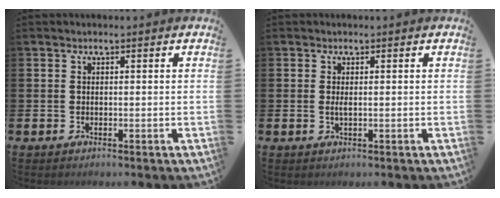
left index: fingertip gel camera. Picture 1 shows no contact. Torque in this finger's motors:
{"motor_torque": [0.31, -0.03, 0.00, 0.05]}